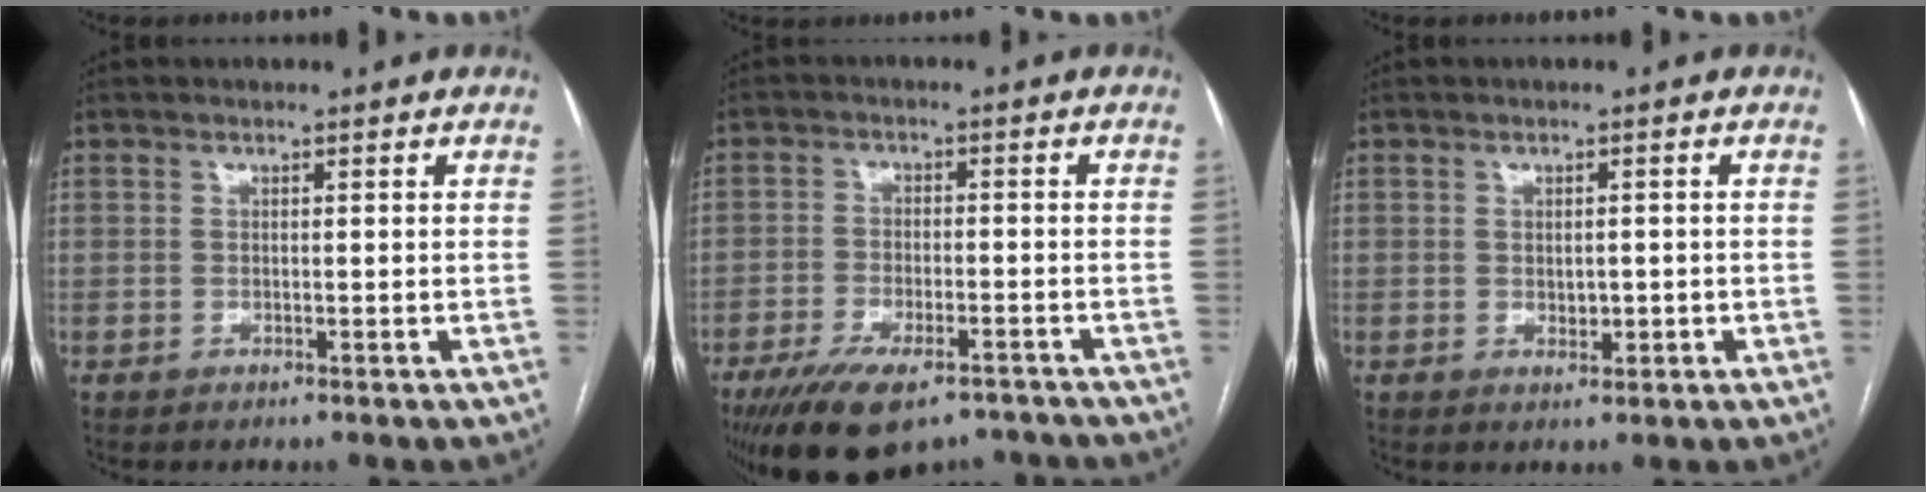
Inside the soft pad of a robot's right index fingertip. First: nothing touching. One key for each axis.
{"total": 13.6, "fx": -10.0, "fy": 5.2, "fz": 7.6, "tx": -0.137, "ty": -0.012, "tz": -0.157}
{"total": 2.0, "fx": -0.3, "fy": 1.2, "fz": 1.6, "tx": -0.025, "ty": -0.002, "tz": 0.001}